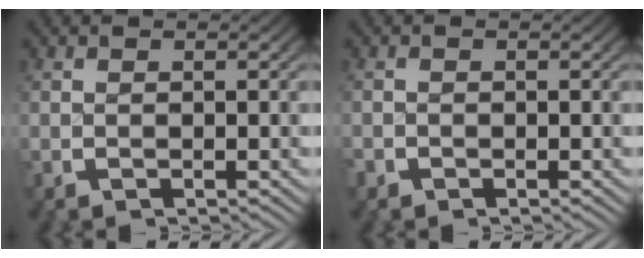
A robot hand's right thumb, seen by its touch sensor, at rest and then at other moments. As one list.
[{"total": 0.9, "force": [-0.5, 0.3, -0.7], "torque": [0.014, -0.004, -0.010]}]